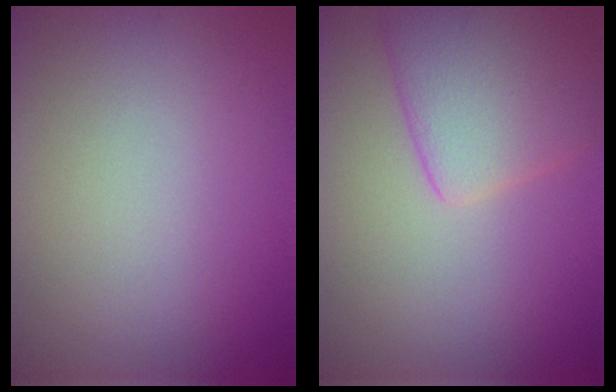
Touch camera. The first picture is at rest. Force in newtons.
{"total": 5.4, "press": 5.3, "slide": 0.5}